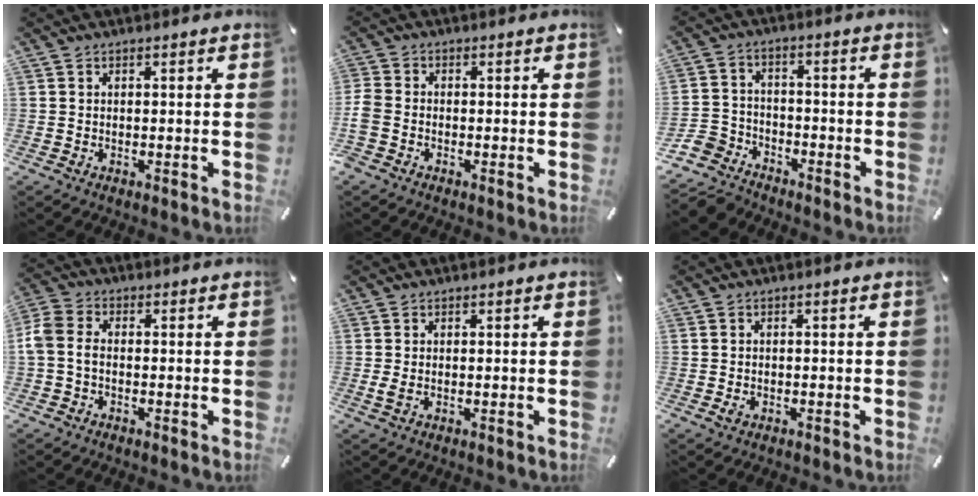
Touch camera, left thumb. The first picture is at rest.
{"total": 3.3, "force": [-1.4, 2.4, 1.7], "torque": [-0.040, 0.004, -0.027]}
{"total": 8.9, "force": [-6.7, 5.5, 2.2], "torque": [-0.050, 0.039, -0.128]}
{"total": 5.3, "force": [-1.0, 3.6, 3.7], "torque": [-0.091, 0.005, -0.022]}
{"total": 1.3, "force": [-0.1, 0.4, 1.2], "torque": [-0.024, -0.002, 0.000]}
{"total": 1.2, "force": [-0.6, 0.7, 0.7], "torque": [-0.013, 0.002, -0.011]}